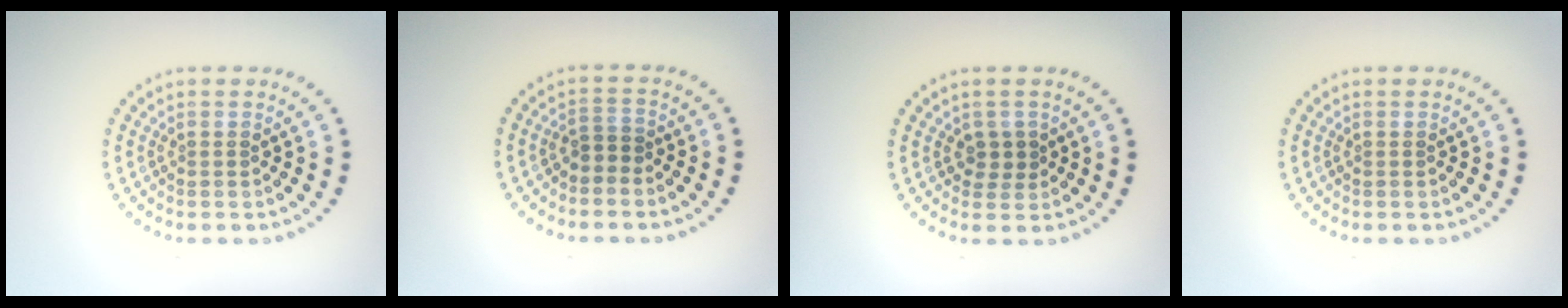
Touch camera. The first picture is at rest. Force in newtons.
{"total": 1.5, "press": 1.2, "slide": 1.0}
{"total": 1.7, "press": 1.5, "slide": 0.9}
{"total": 0.0}